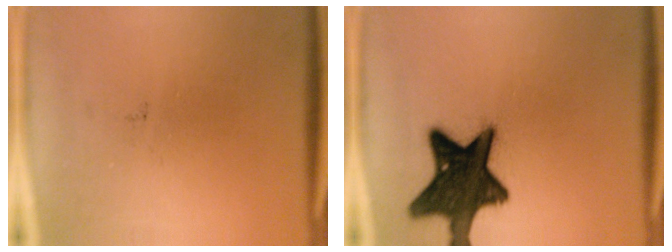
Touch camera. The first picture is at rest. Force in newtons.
{"total": 17.0}